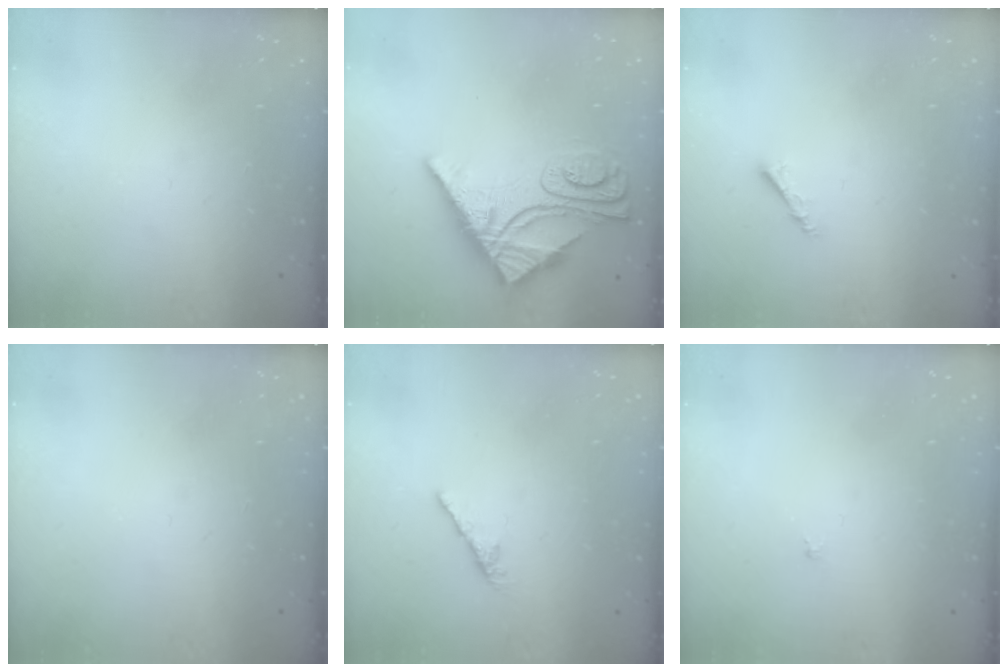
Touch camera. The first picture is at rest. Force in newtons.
{"total": 15.2, "press": 15.1, "slide": 1.6}
{"total": 3.0, "press": 2.9, "slide": 0.6}
{"total": 0.0}
{"total": 0.0}
{"total": 1.0, "press": 0.9, "slide": 0.3}